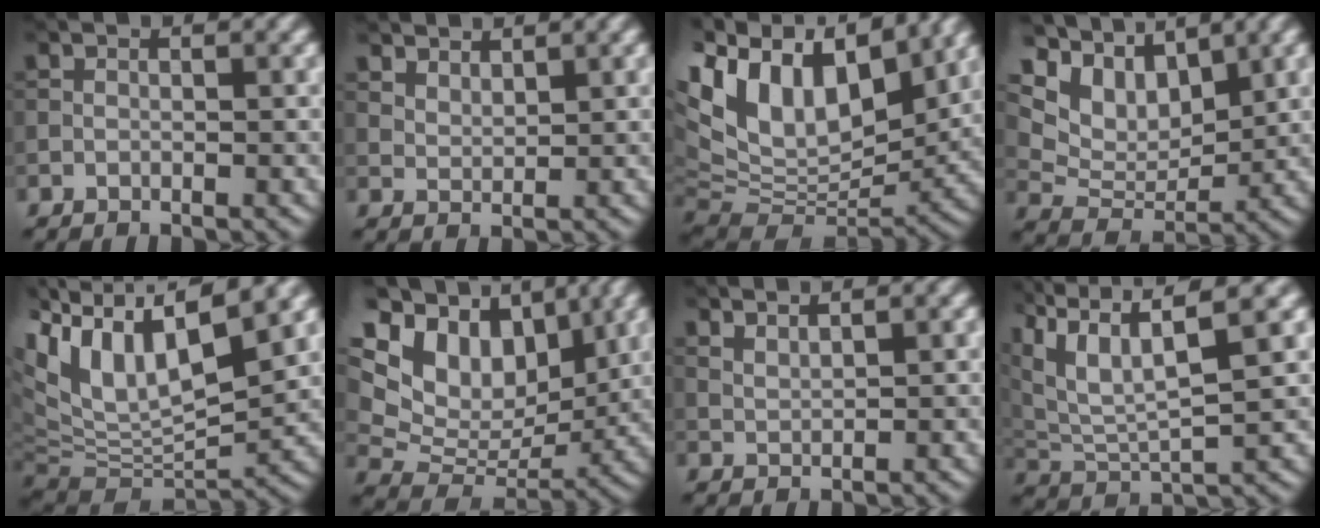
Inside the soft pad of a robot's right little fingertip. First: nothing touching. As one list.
[{"total": 2.8, "force": [2.4, 1.1, 0.8], "torque": [-0.022, -0.004, 0.055]}, {"total": 15.4, "force": [6.2, 9.0, 10.9], "torque": [-0.235, 0.027, 0.114]}, {"total": 8.7, "force": [5.2, 5.0, 4.8], "torque": [-0.101, 0.011, 0.086]}, {"total": 11.6, "force": [4.3, 5.5, 9.3], "torque": [-0.201, 0.012, 0.081]}, {"total": 14.4, "force": [5.3, 10.2, 8.5], "torque": [-0.178, 0.035, 0.112]}, {"total": 1.7, "force": [1.5, 0.3, 0.7], "torque": [-0.015, -0.001, 0.032]}, {"total": 9.3, "force": [5.4, 3.0, 6.9], "torque": [-0.151, 0.013, 0.094]}]